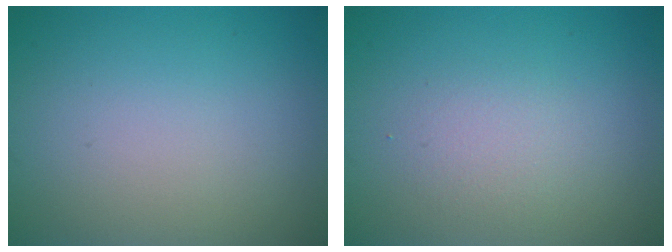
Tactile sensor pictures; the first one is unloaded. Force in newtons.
{"total": 1.7, "press": 1.7, "slide": 0.2}